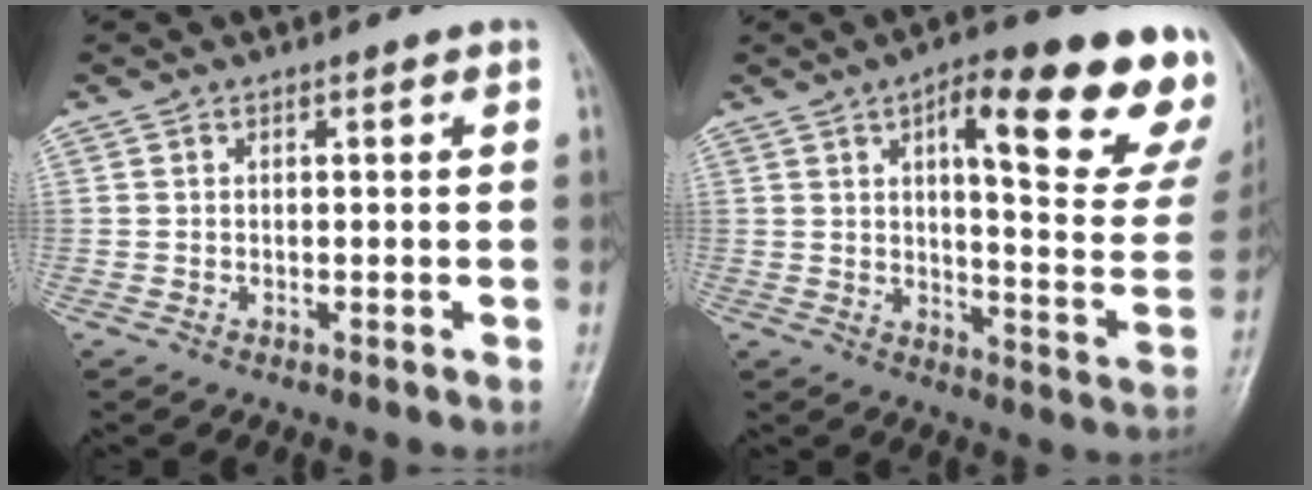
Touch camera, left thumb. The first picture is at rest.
{"total": 22.3, "force": [11.8, 6.3, 17.8], "torque": [-0.197, -0.043, 0.155]}